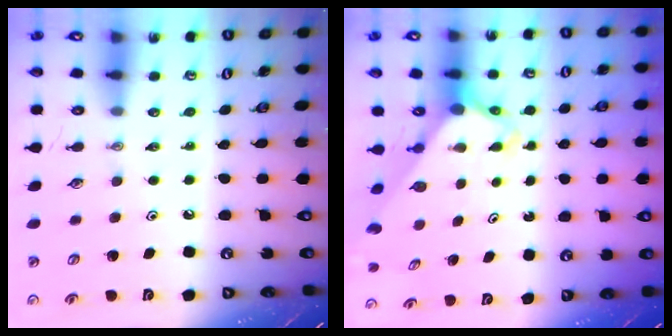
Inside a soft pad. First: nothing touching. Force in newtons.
{"total": 3.2, "press": 3.1, "slide": 0.2}